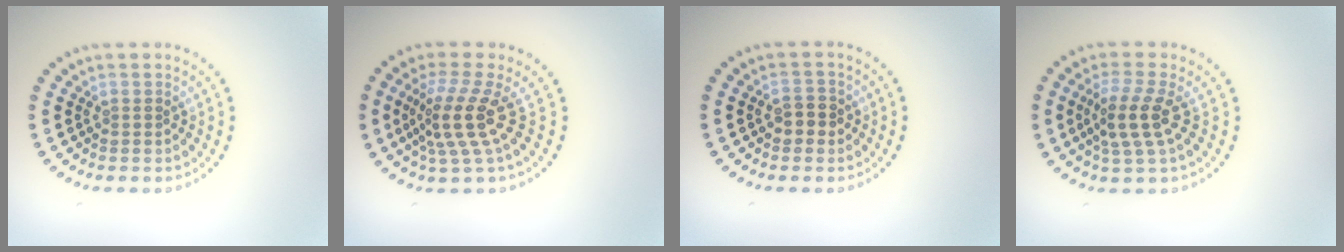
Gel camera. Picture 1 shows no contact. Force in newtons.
{"total": 4.2, "press": 2.9, "slide": 3.0}
{"total": 1.8, "press": 1.8, "slide": 0.4}
{"total": 3.6, "press": 3.1, "slide": 1.8}